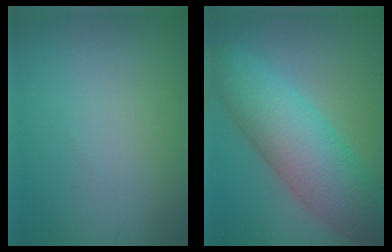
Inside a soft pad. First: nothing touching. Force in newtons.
{"total": 8.7, "press": 8.7, "slide": 0.2}